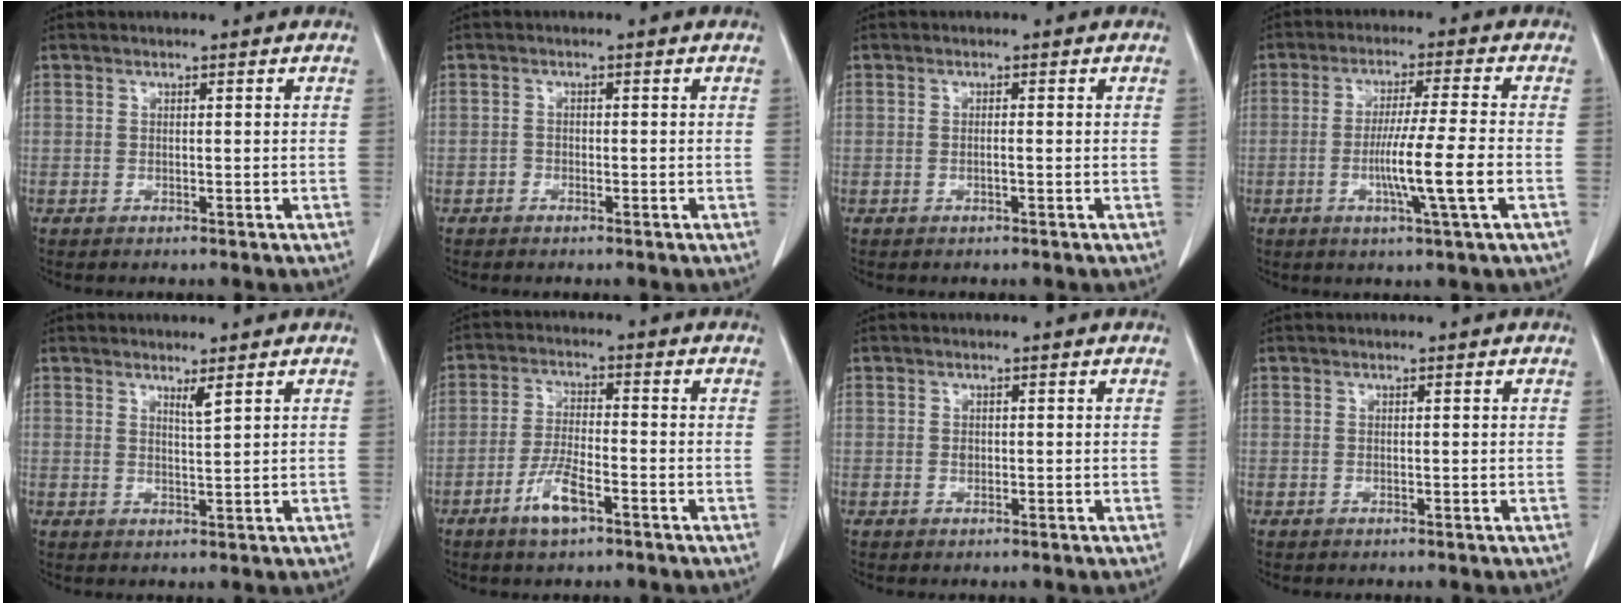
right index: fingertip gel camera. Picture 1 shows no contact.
{"total": 0.8, "force": [-0.5, 0.5, 0.2], "torque": [-0.001, 0.005, -0.010]}
{"total": 0.7, "force": [-0.2, 0.0, 0.7], "torque": [-0.011, 0.003, -0.001]}
{"total": 9.0, "force": [-2.3, -1.1, 8.6], "torque": [-0.153, -0.011, -0.040]}
{"total": 1.7, "force": [1.2, -0.3, 1.1], "torque": [-0.021, -0.012, 0.023]}
{"total": 6.0, "force": [-3.3, 1.4, 4.8], "torque": [-0.096, -0.003, -0.060]}
{"total": 0.6, "force": [0.0, 0.5, 0.4], "torque": [-0.008, 0.003, 0.001]}
{"total": 0.0}